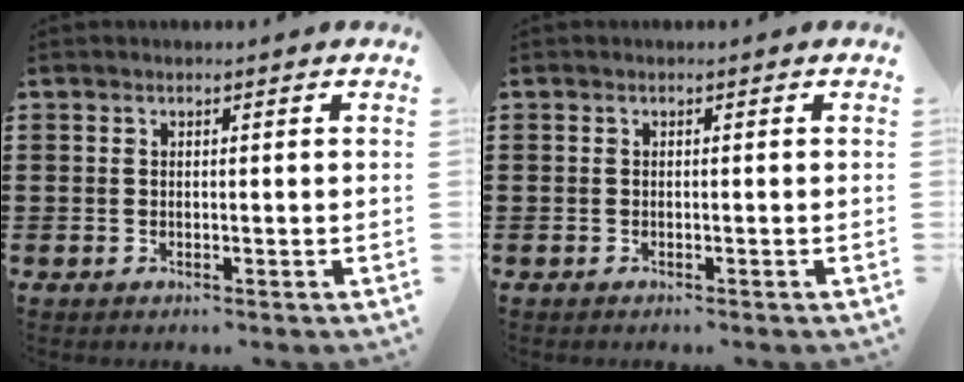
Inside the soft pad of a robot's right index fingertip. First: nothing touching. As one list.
[{"total": 0.0}]